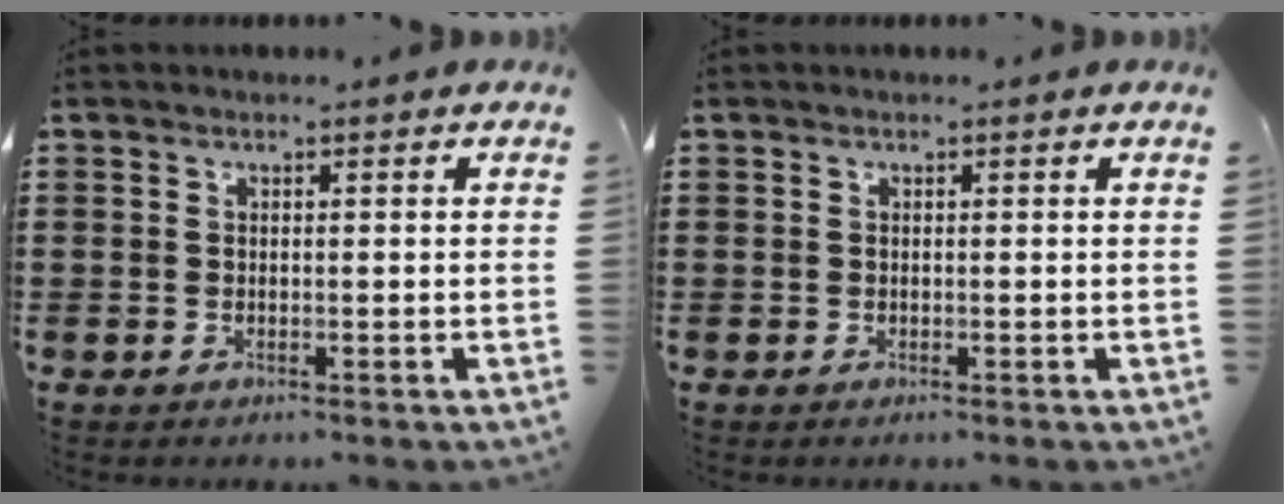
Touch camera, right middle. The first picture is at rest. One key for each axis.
{"total": 0.0}